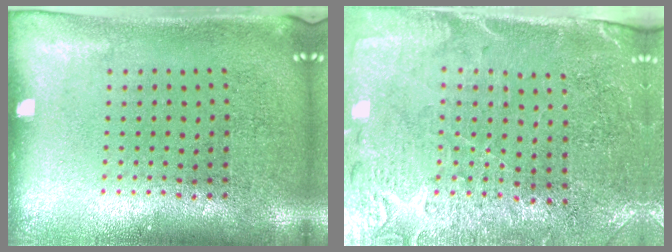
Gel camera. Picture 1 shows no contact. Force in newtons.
{"total": 3.0, "press": 2.9, "slide": 0.9}